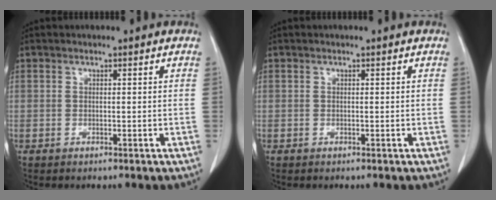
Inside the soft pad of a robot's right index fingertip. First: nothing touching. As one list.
[{"total": 0.0}]